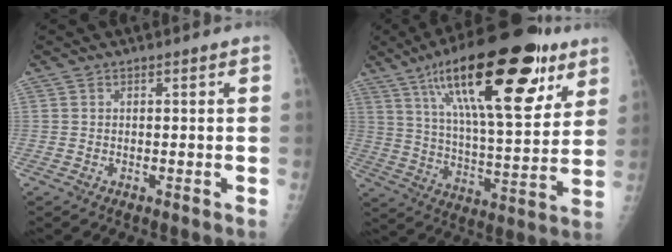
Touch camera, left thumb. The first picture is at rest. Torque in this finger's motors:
{"motor_torque": [2.50, 2.20, 1.96, -0.81, 0.67]}